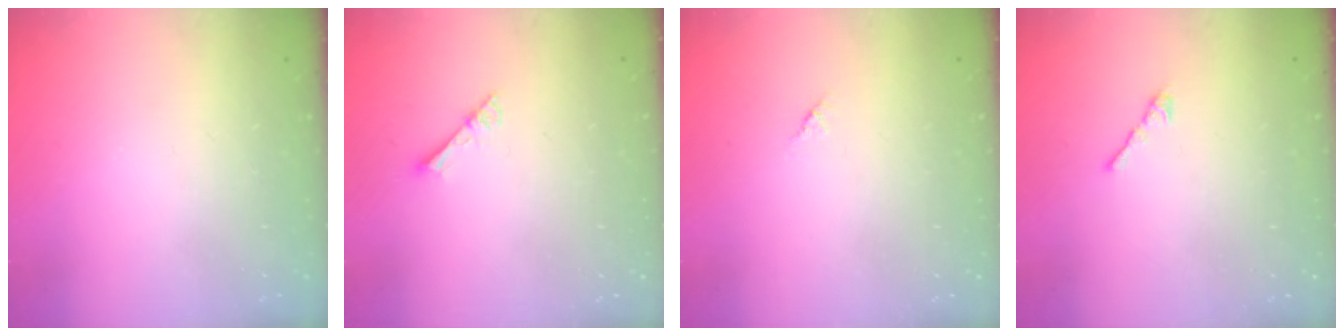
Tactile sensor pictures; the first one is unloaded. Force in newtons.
{"total": 2.9, "press": 2.9, "slide": 0.3}
{"total": 1.2, "press": 1.2, "slide": 0.3}
{"total": 0.6, "press": 0.4, "slide": 0.4}